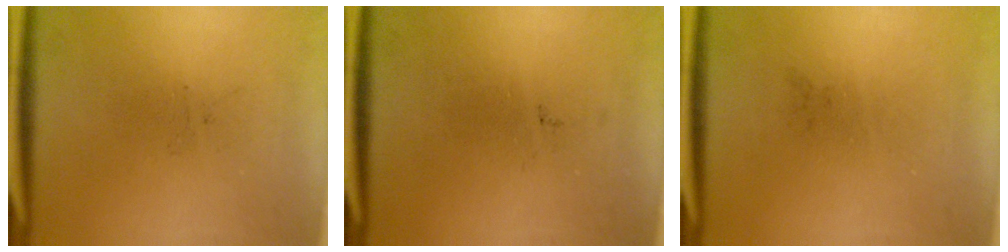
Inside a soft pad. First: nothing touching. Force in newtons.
{"total": 0.0}
{"total": 0.0}